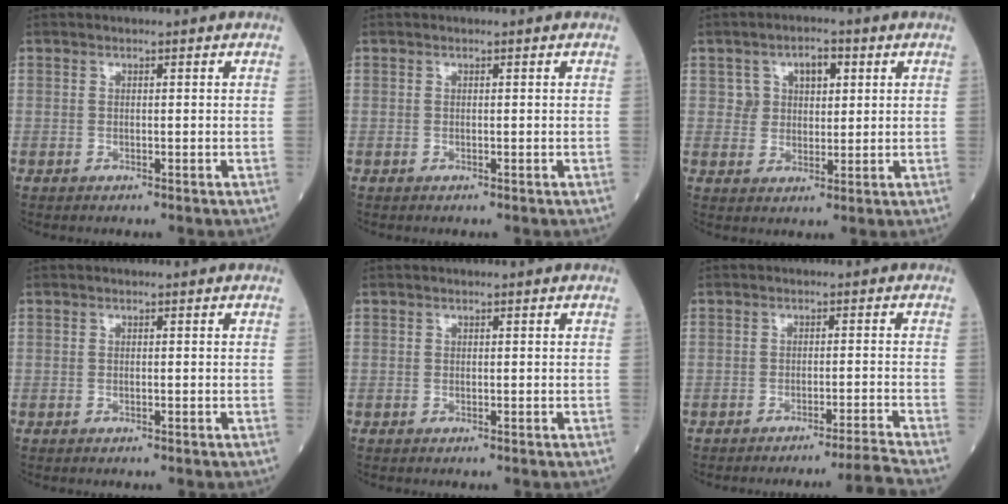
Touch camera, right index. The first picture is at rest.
{"total": 0.0}
{"total": 5.1, "force": [2.1, 3.4, 3.2], "torque": [-0.044, 0.010, 0.036]}
{"total": 0.0}
{"total": 0.0}
{"total": 6.2, "force": [-5.2, -3.3, 0.9], "torque": [-0.003, -0.002, -0.075]}